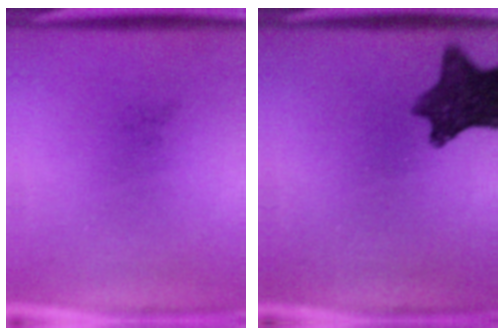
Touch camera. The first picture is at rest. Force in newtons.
{"total": 9.9}